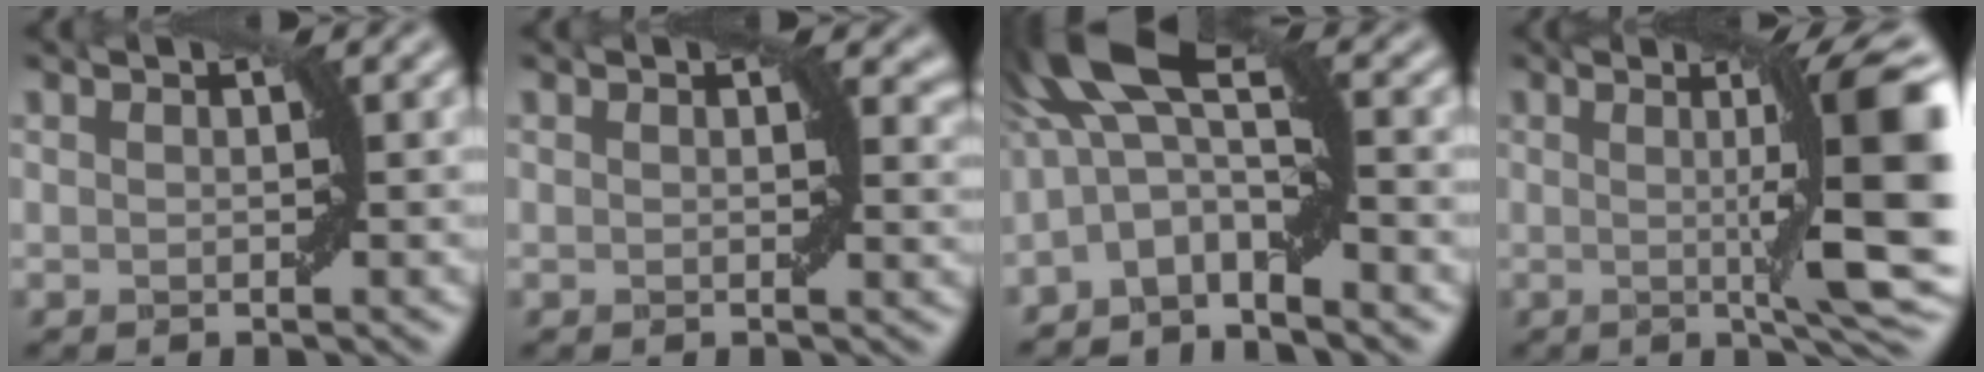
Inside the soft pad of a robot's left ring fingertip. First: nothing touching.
{"total": 4.2, "force": [2.7, 1.7, 2.8], "torque": [-0.032, 0.016, 0.029]}
{"total": 4.7, "force": [-2.0, 1.1, 4.1], "torque": [-0.097, 0.003, -0.039]}
{"total": 11.4, "force": [-0.5, 3.2, 10.9], "torque": [-0.157, -0.001, -0.007]}